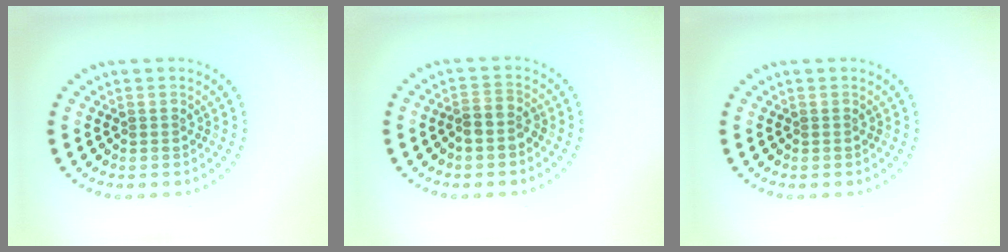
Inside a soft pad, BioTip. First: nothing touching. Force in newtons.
{"total": 2.0, "press": 1.7, "slide": 1.1}
{"total": 0.0}